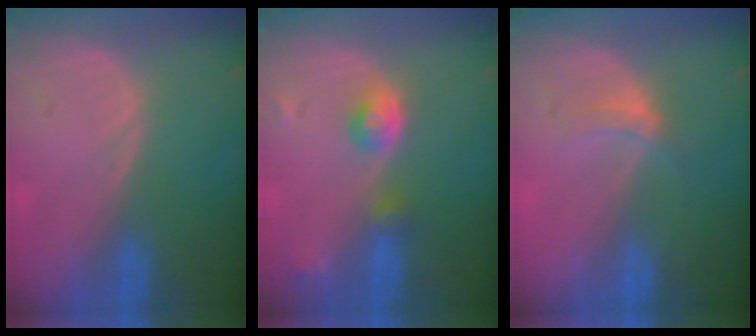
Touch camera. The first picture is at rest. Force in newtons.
{"total": 4.4, "press": 4.1, "slide": 1.8}
{"total": 2.6, "press": 2.2, "slide": 1.4}